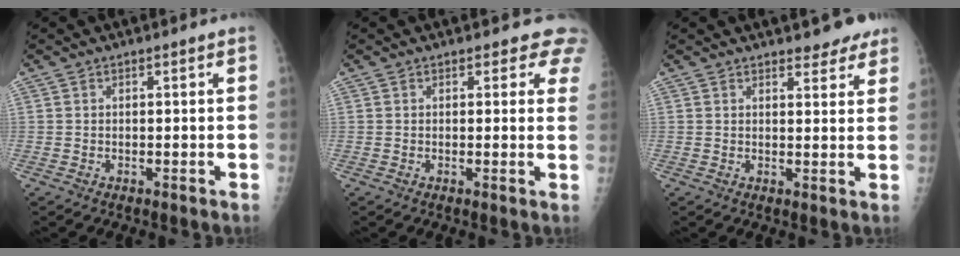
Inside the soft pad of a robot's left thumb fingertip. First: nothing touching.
{"total": 4.5, "force": [3.8, 2.2, 0.7], "torque": [0.032, -0.017, 0.018]}
{"total": 4.6, "force": [3.9, 1.8, 1.9], "torque": [0.000, -0.018, 0.046]}